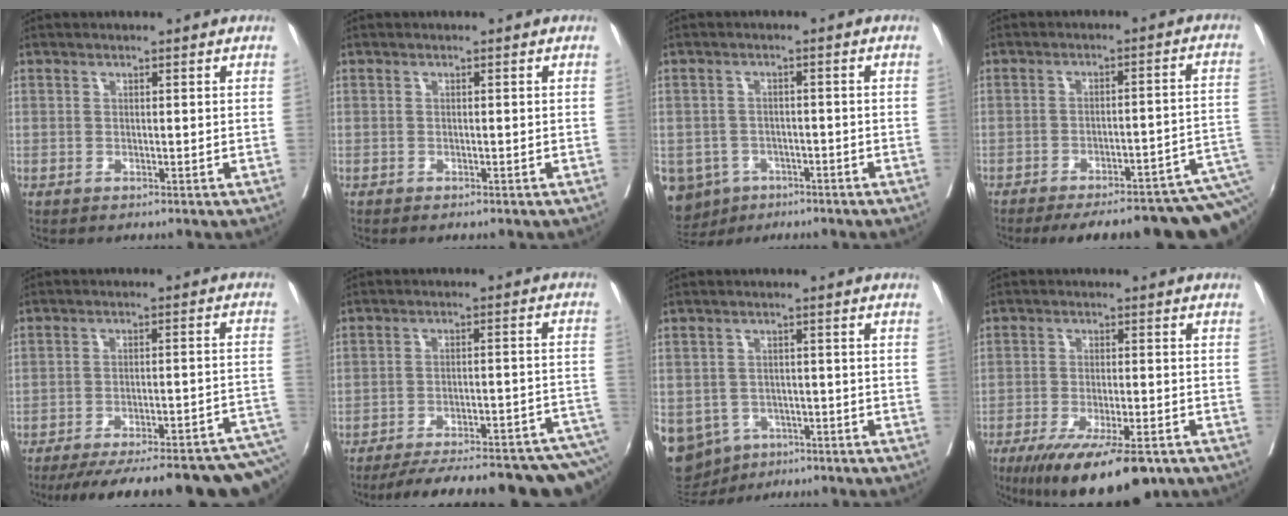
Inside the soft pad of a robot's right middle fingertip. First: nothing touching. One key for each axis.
{"total": 0.9, "fx": -0.7, "fy": 0.3, "fz": 0.4, "tx": -0.008, "ty": -0.001, "tz": -0.010}
{"total": 9.8, "fx": -5.7, "fy": 7.7, "fz": 2.3, "tx": -0.065, "ty": -0.002, "tz": -0.078}
{"total": 20.3, "fx": -15.0, "fy": 4.6, "fz": 12.9, "tx": -0.116, "ty": 0.015, "tz": -0.183}
{"total": 25.6, "fx": -21.5, "fy": 2.8, "fz": 13.7, "tx": -0.140, "ty": -0.013, "tz": -0.280}
{"total": 25.6, "fx": -22.4, "fy": 2.4, "fz": 12.1, "tx": -0.119, "ty": -0.006, "tz": -0.293}
{"total": 15.7, "fx": -7.2, "fy": 12.7, "fz": 5.7, "tx": -0.170, "ty": 0.003, "tz": -0.091}
{"total": 13.6, "fx": -9.4, "fy": 3.1, "fz": 9.4, "tx": -0.134, "ty": -0.025, "tz": -0.146}